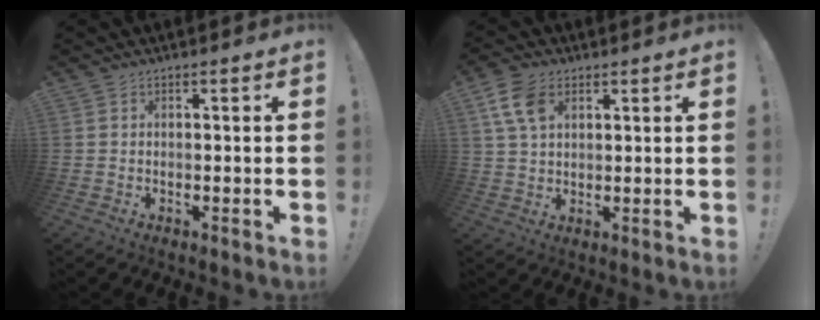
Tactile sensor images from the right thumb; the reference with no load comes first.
{"total": 8.6, "force": [3.6, 5.5, 5.6], "torque": [-0.111, -0.005, 0.069]}